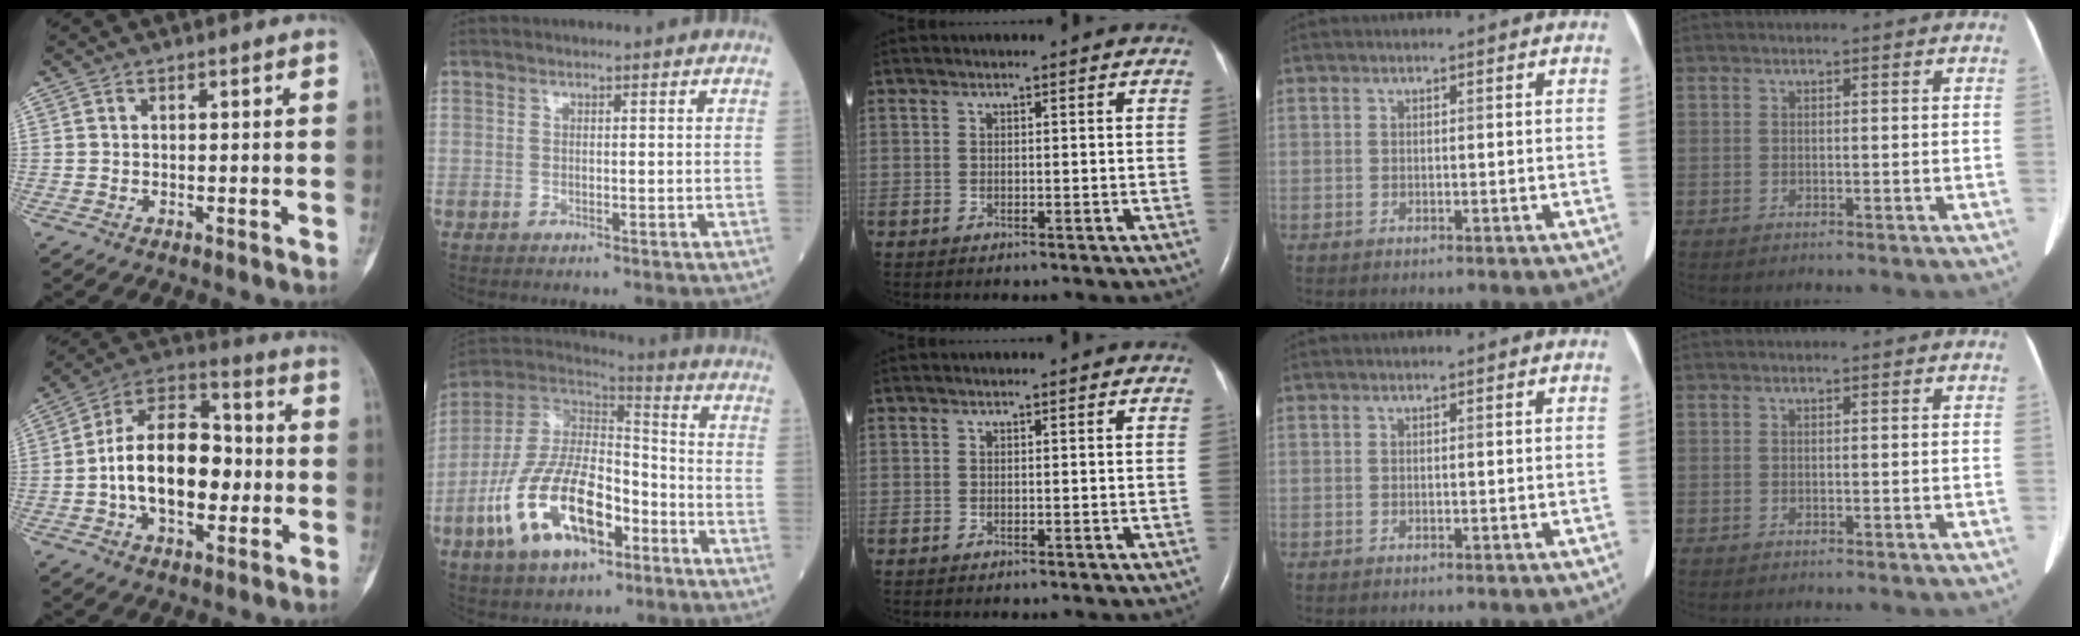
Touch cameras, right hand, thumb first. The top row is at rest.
{"thumb": {"total": 18.3, "force": [-1.8, 11.0, 14.5], "torque": [-0.217, 0.034, -0.035]}, "index": {"total": 18.3, "force": [-7.6, 8.0, 14.6], "torque": [-0.300, 0.005, -0.135]}}